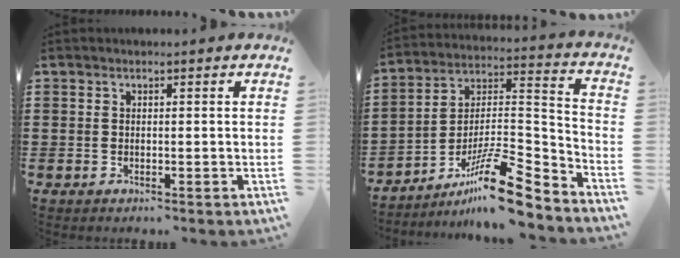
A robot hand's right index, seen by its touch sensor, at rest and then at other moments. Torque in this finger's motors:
{"motor_torque": [0.25, -0.40, 0.50, 0.11]}